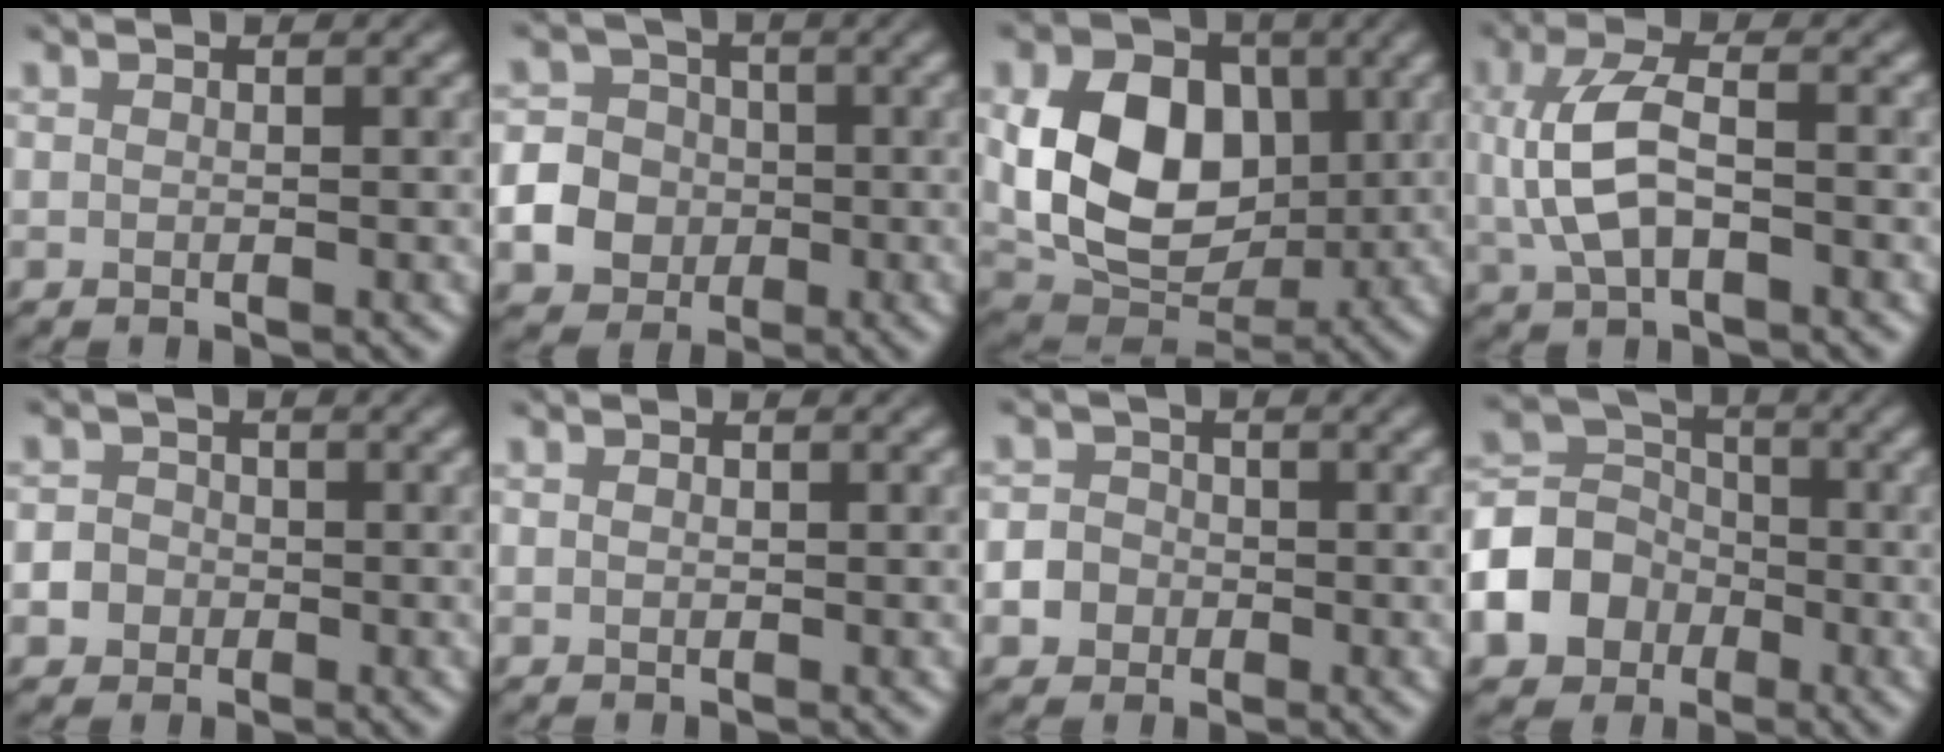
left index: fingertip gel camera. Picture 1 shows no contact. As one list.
[{"total": 4.3, "force": [-1.4, 3.9, 1.2], "torque": [-0.015, 0.002, -0.038]}, {"total": 10.0, "force": [0.8, 7.4, 6.7], "torque": [-0.133, -0.006, 0.018]}, {"total": 5.3, "force": [0.1, 2.8, 4.6], "torque": [-0.104, 0.002, 0.001]}, {"total": 2.3, "force": [-1.0, 2.0, 0.2], "torque": [0.014, 0.002, -0.022]}, {"total": 0.0}, {"total": 3.0, "force": [-1.5, 2.6, 0.4], "torque": [0.013, -0.003, -0.030]}, {"total": 6.8, "force": [-3.0, 5.6, 2.5], "torque": [-0.051, 0.004, -0.072]}]